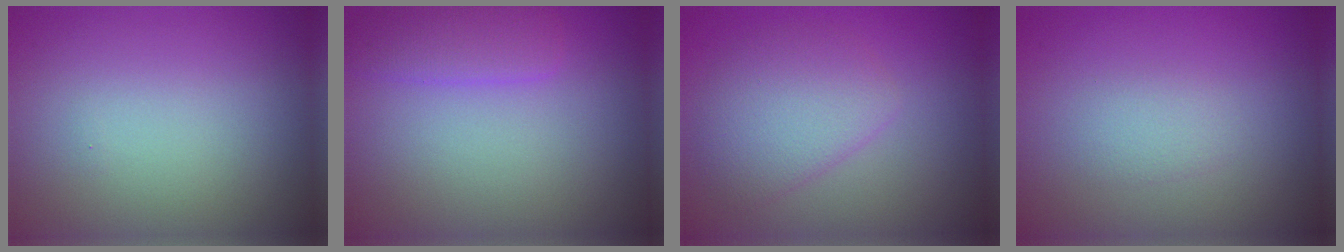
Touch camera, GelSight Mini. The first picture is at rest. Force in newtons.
{"total": 2.5, "press": 2.5, "slide": 0.1}
{"total": 3.7, "press": 3.7, "slide": 0.1}
{"total": 1.1, "press": 1.1, "slide": 0.1}